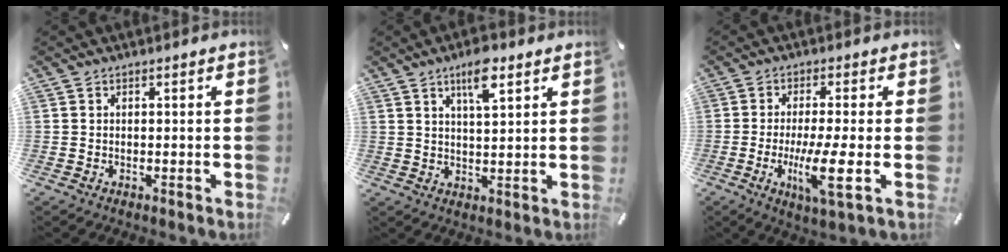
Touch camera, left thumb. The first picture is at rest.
{"total": 7.4, "force": [4.5, 2.4, 5.5], "torque": [-0.094, -0.007, 0.073]}
{"total": 10.3, "force": [-2.1, 1.6, 10.0], "torque": [-0.196, -0.017, -0.039]}